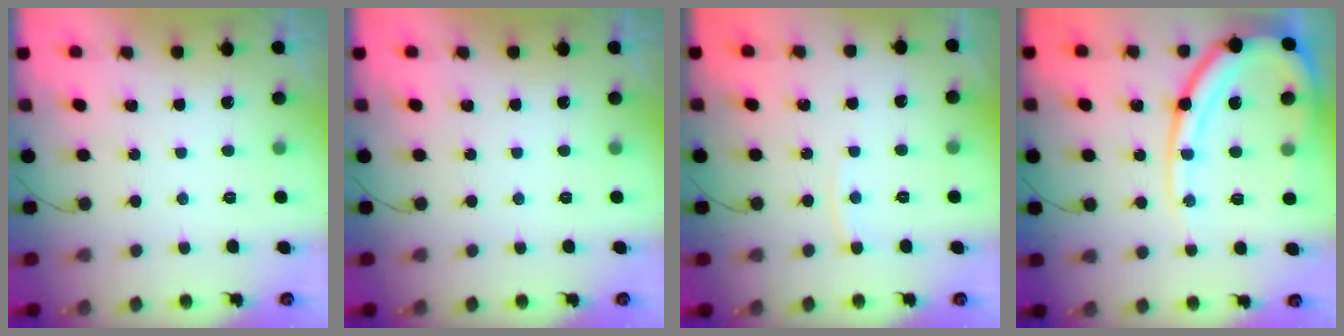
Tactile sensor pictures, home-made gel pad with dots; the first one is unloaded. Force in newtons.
{"total": 0.0}
{"total": 3.6, "press": 3.6, "slide": 0.4}
{"total": 17.2, "press": 17.1, "slide": 1.9}